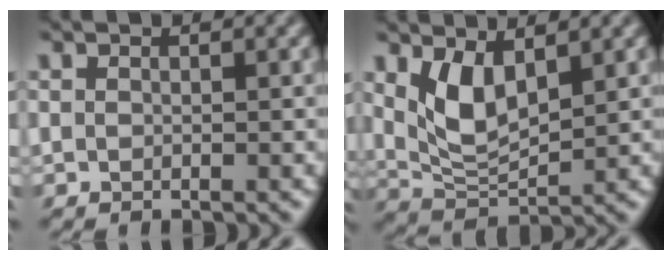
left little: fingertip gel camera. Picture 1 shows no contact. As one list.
[{"total": 4.5, "force": [1.7, 1.6, 3.9], "torque": [-0.077, -0.007, 0.032]}]